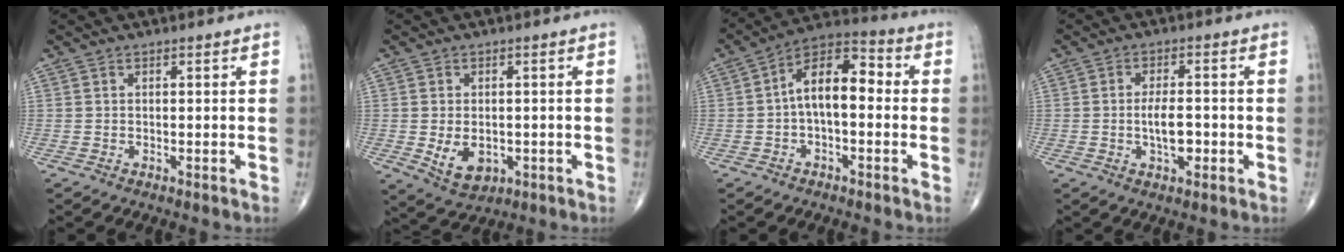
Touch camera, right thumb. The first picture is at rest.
{"total": 6.3, "force": [-1.2, 4.2, 4.5], "torque": [-0.060, -0.005, -0.006]}
{"total": 11.1, "force": [-0.2, 5.8, 9.5], "torque": [-0.143, 0.042, -0.015]}
{"total": 5.3, "force": [-1.0, 2.3, 4.7], "torque": [-0.075, 0.005, -0.017]}